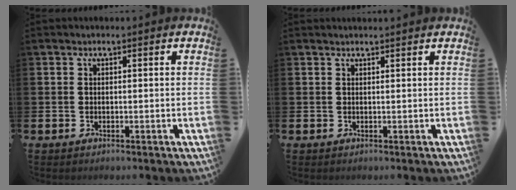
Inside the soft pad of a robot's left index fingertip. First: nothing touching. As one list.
[{"total": 0.7, "force": [0.6, -0.1, 0.1], "torque": [-0.001, -0.001, 0.012]}]